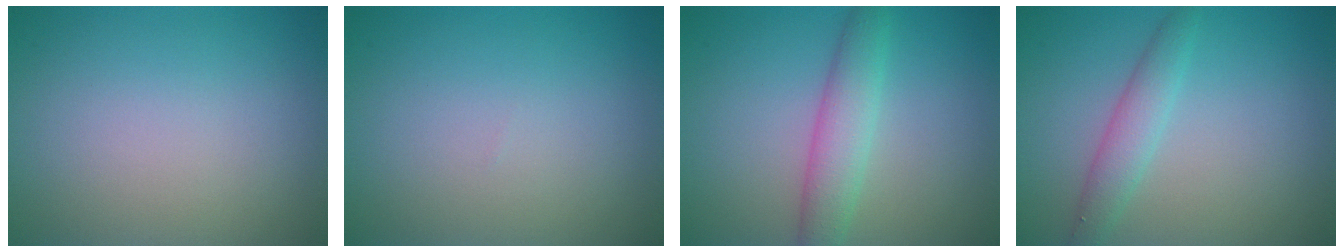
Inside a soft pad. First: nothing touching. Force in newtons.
{"total": 0.0}
{"total": 4.4, "press": 4.4, "slide": 0.1}
{"total": 2.4, "press": 2.4, "slide": 0.1}